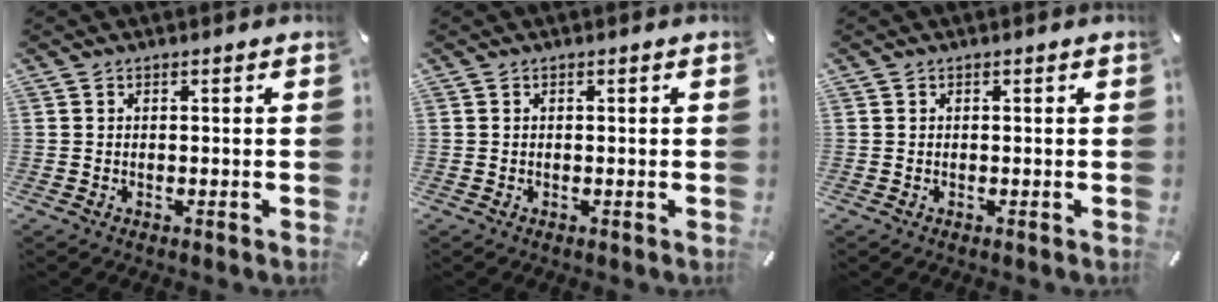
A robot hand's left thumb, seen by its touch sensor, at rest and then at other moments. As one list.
[{"total": 0.0}, {"total": 0.0}]